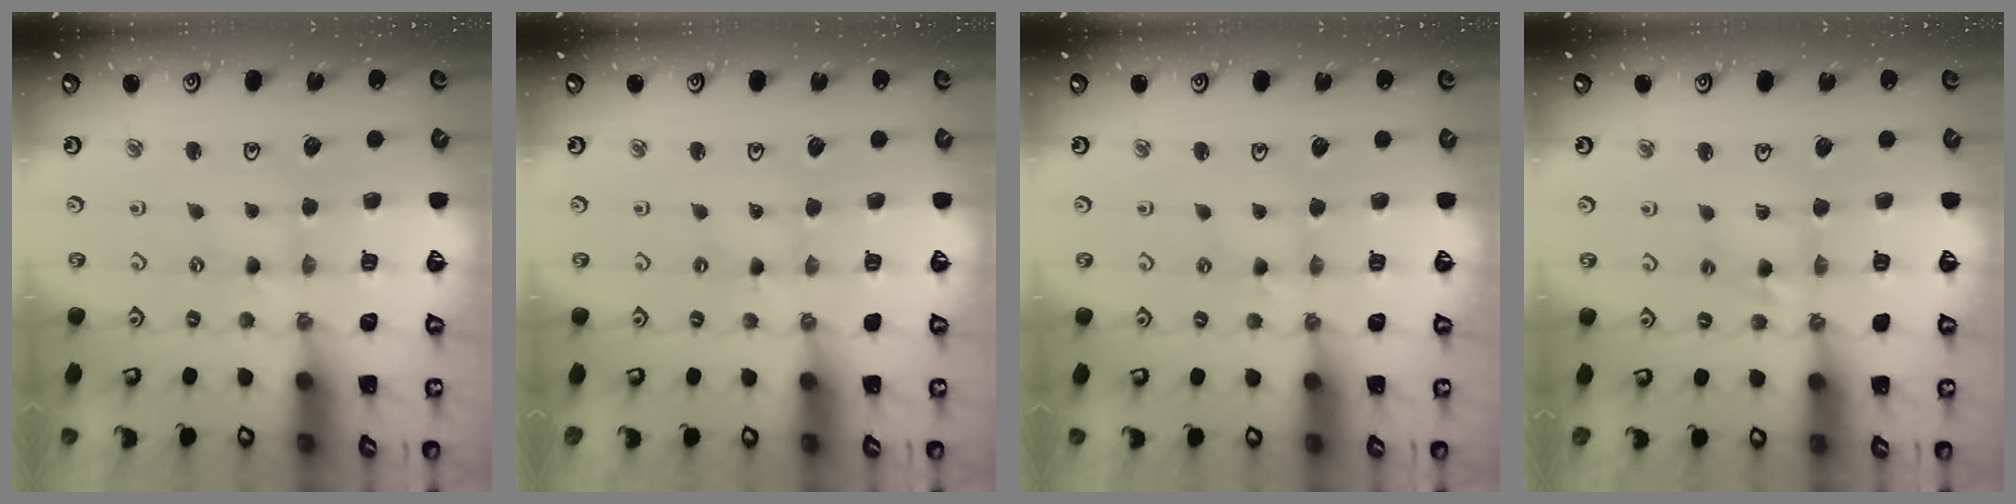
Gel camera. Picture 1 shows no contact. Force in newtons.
{"total": 0.0}
{"total": 2.0, "press": 2.0, "slide": 0.3}
{"total": 6.7, "press": 6.7, "slide": 0.7}